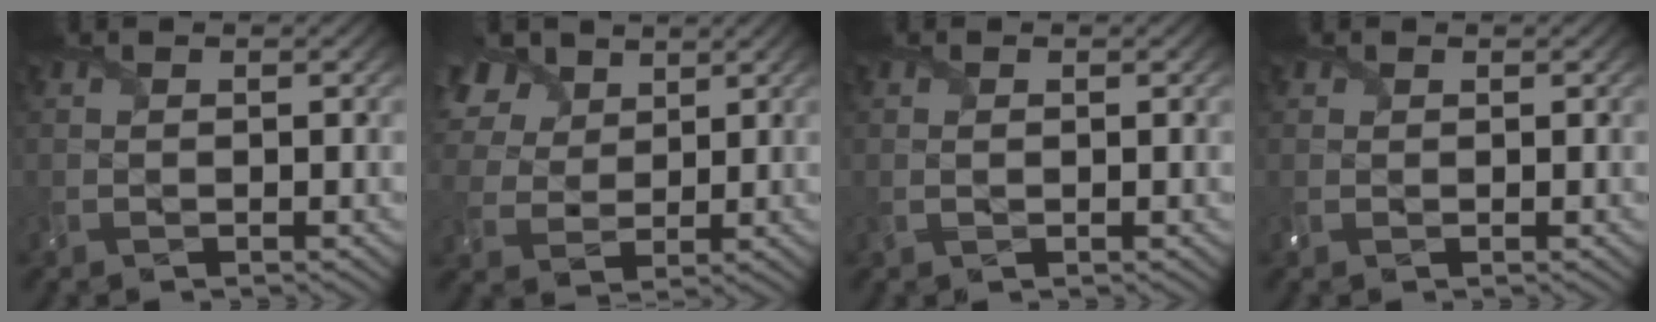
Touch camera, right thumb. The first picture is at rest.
{"total": 8.9, "force": [4.9, 5.8, 4.7], "torque": [-0.148, 0.023, 0.087]}
{"total": 0.6, "force": [0.1, 0.4, 0.5], "torque": [-0.014, -0.001, 0.003]}
{"total": 0.9, "force": [0.5, 0.7, 0.2], "torque": [-0.006, 0.003, 0.009]}